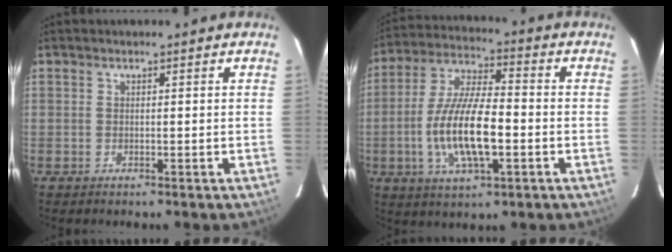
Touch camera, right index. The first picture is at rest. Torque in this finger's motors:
{"motor_torque": [1.06, -0.36, 1.01, 0.21]}